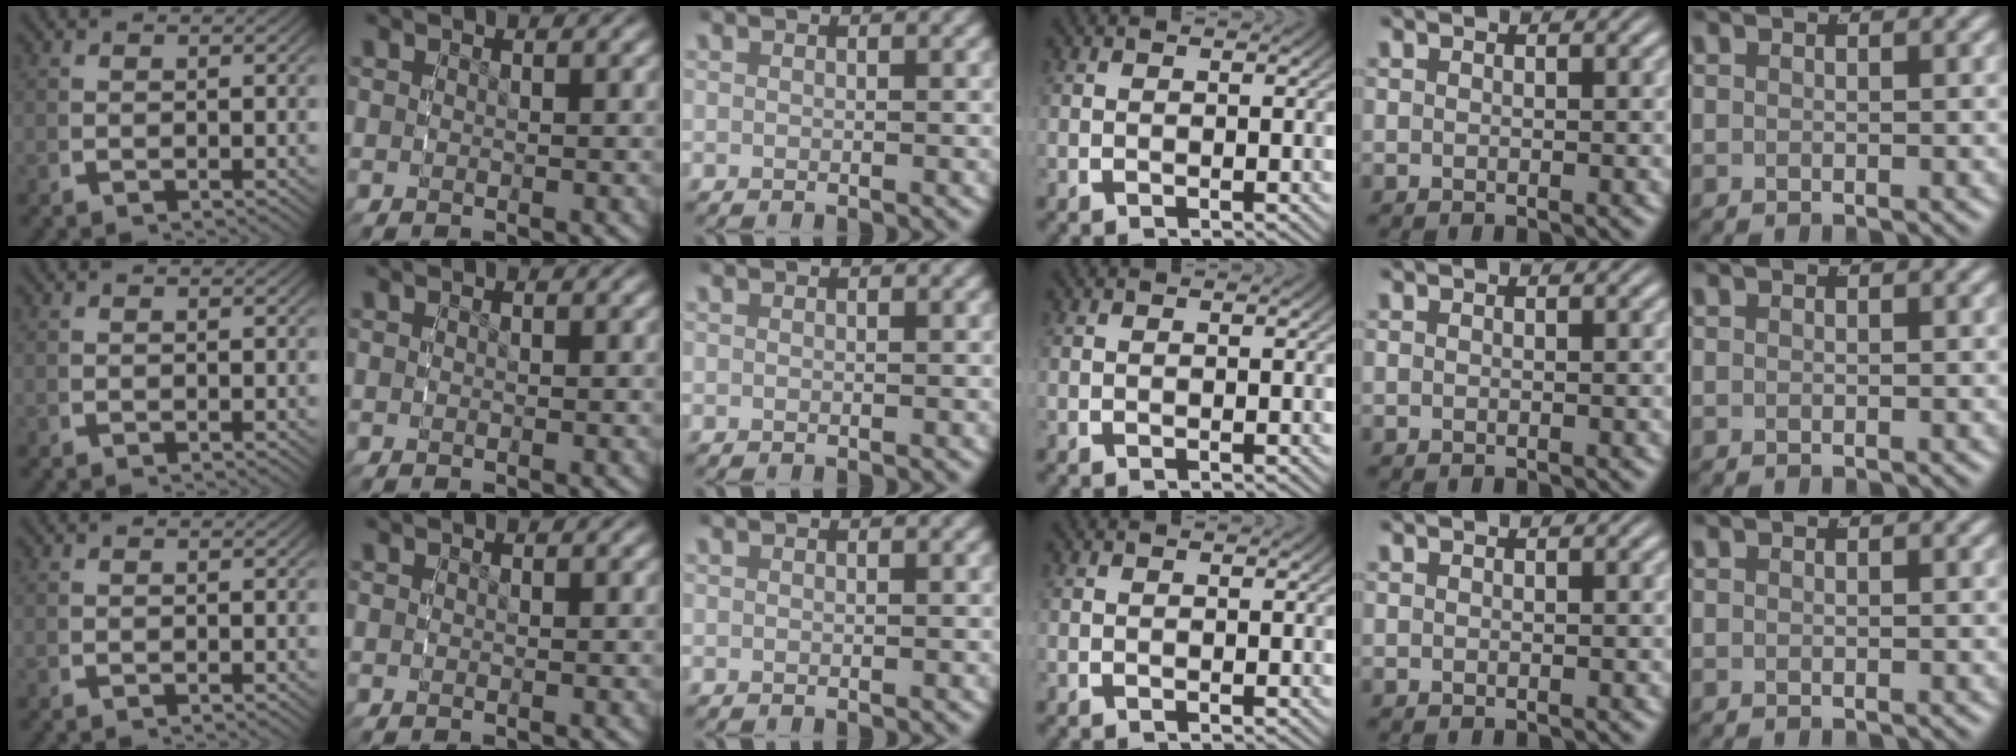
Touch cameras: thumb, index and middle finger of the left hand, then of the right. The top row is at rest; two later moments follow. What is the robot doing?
{"motion": "reach", "object": "backpack"}